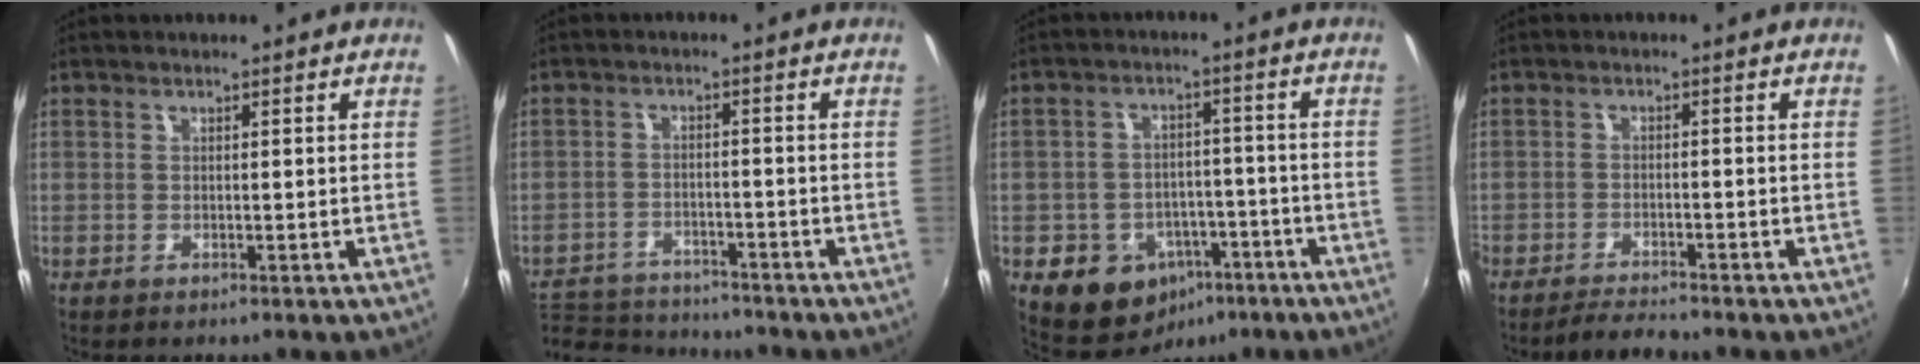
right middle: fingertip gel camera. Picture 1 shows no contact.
{"total": 11.8, "force": [-10.6, 4.3, 3.2], "torque": [-0.088, 0.006, -0.166]}
{"total": 11.9, "force": [-6.1, 9.0, 4.8], "torque": [-0.114, 0.021, -0.065]}
{"total": 3.9, "force": [-3.8, 0.1, 1.0], "torque": [-0.038, -0.008, -0.068]}